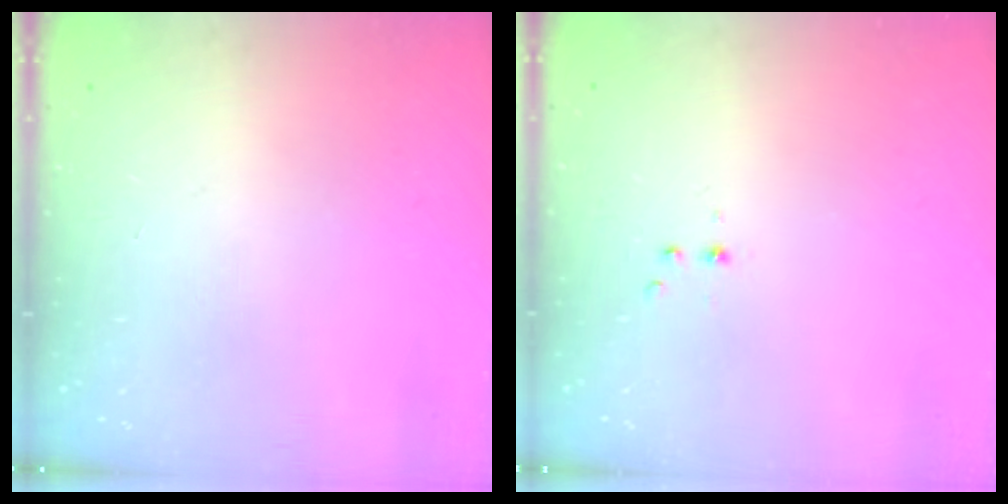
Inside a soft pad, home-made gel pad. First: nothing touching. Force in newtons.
{"total": 2.2, "press": 1.9, "slide": 1.2}